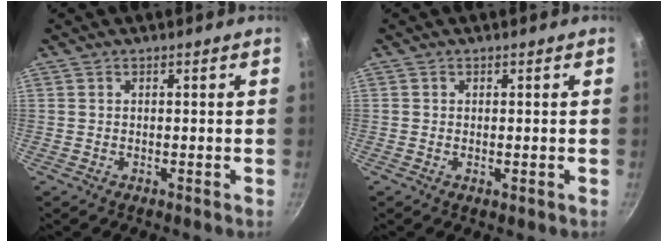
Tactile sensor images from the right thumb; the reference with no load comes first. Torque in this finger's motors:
{"motor_torque": [-0.19, 0.29, -0.46, -0.07, -0.01]}